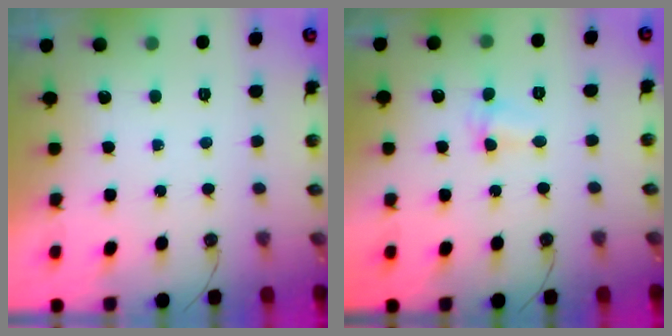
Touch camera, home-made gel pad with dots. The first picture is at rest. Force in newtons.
{"total": 1.9, "press": 1.8, "slide": 0.5}